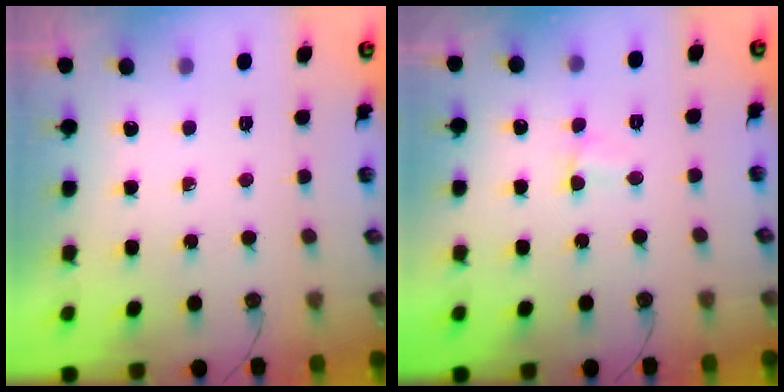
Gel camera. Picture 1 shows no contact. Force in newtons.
{"total": 1.6, "press": 1.3, "slide": 0.9}